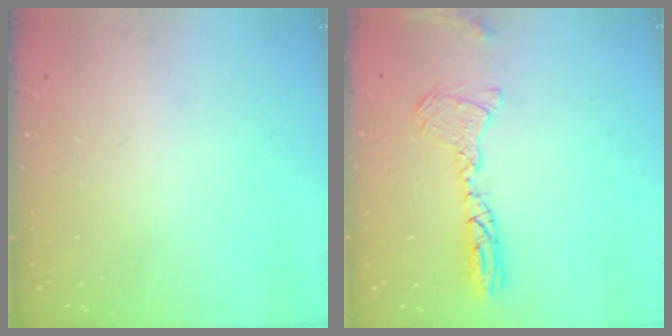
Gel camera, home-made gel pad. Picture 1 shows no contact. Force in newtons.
{"total": 13.0, "press": 12.6, "slide": 3.3}